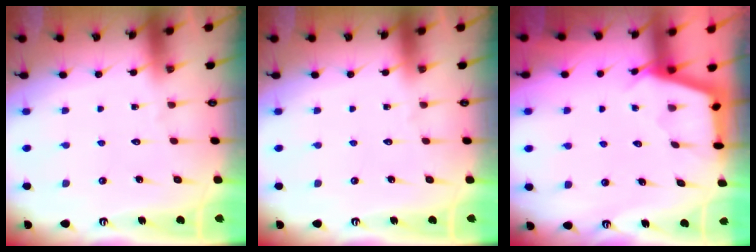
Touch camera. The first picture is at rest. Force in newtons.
{"total": 0.0}
{"total": 2.8, "press": 2.8, "slide": 0.3}